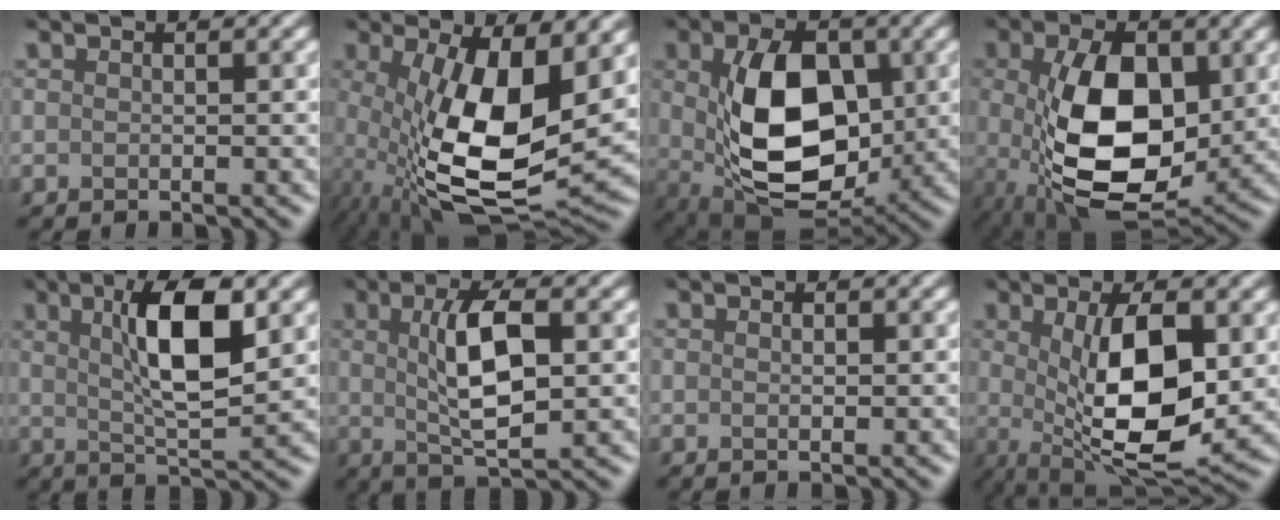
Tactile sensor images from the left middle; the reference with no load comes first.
{"total": 11.5, "force": [-0.5, 4.3, 10.6], "torque": [-0.205, -0.013, 0.000]}
{"total": 9.7, "force": [0.4, 5.8, 7.8], "torque": [-0.144, -0.002, 0.022]}
{"total": 9.6, "force": [-0.3, 5.2, 8.1], "torque": [-0.154, -0.005, 0.010]}
{"total": 6.0, "force": [1.9, 1.2, 5.6], "torque": [-0.098, 0.012, 0.040]}
{"total": 5.1, "force": [0.8, 1.3, 4.9], "torque": [-0.096, 0.009, 0.022]}
{"total": 0.9, "force": [0.4, 0.5, 0.6], "torque": [0.003, 0.009, -0.002]}
{"total": 8.8, "force": [0.2, 2.8, 8.4], "torque": [-0.152, -0.008, 0.015]}